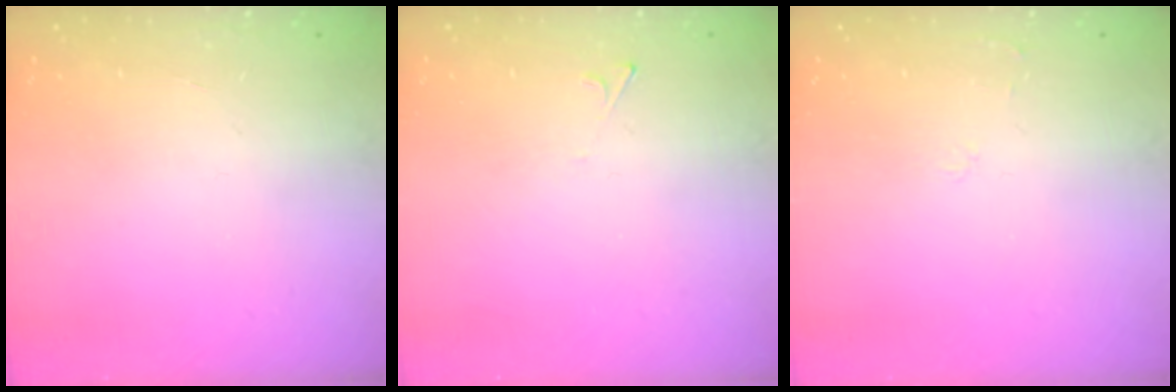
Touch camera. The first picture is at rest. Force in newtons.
{"total": 1.9, "press": 1.9, "slide": 0.4}
{"total": 2.5, "press": 2.5, "slide": 0.4}